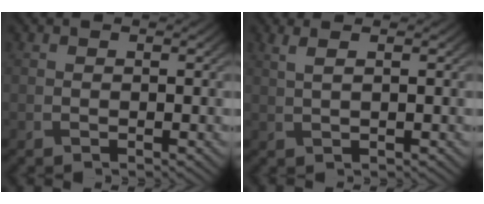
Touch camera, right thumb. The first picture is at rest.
{"total": 2.1, "force": [1.1, 0.5, 1.7], "torque": [-0.032, 0.005, 0.018]}